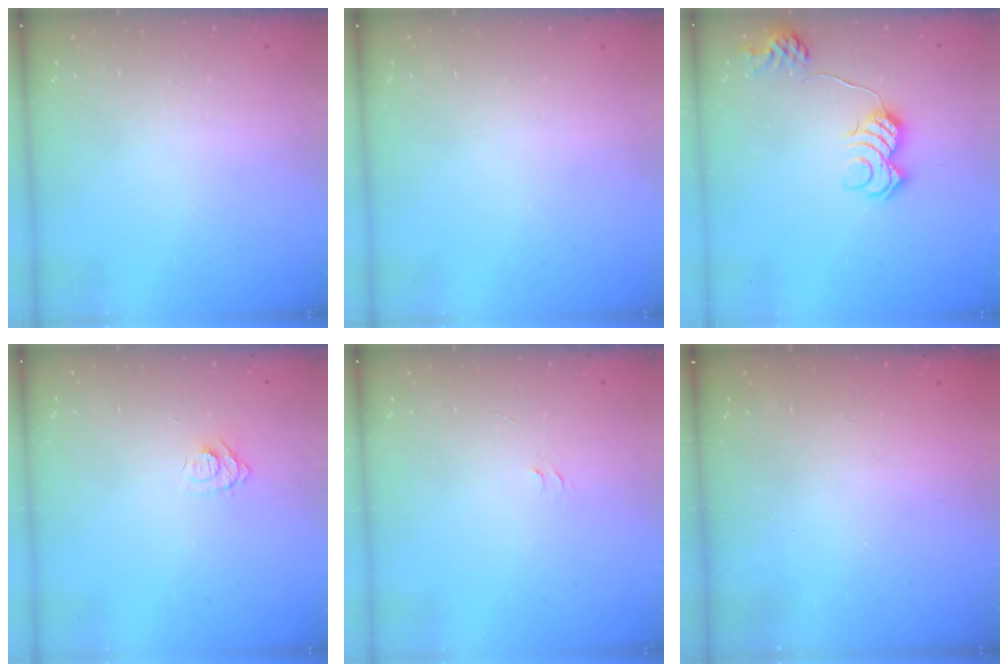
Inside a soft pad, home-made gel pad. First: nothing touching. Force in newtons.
{"total": 0.0}
{"total": 12.5, "press": 12.5, "slide": 0.4}
{"total": 6.8, "press": 6.8, "slide": 0.7}
{"total": 3.8, "press": 3.8, "slide": 0.3}
{"total": 2.6, "press": 2.4, "slide": 0.8}